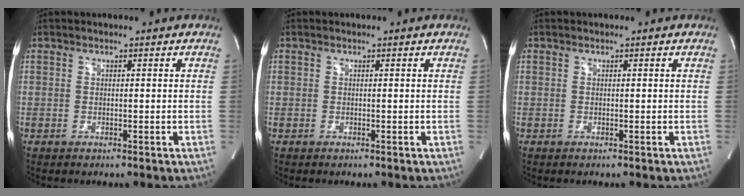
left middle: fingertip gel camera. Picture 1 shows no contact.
{"total": 0.0}
{"total": 0.0}